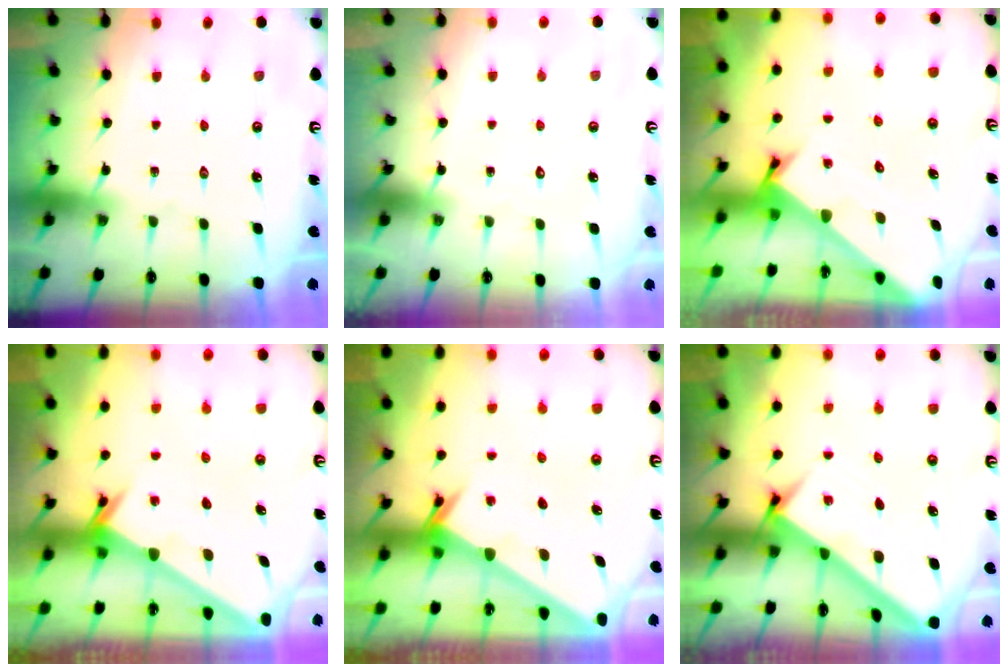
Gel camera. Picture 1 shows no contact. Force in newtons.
{"total": 1.6, "press": 1.6, "slide": 0.1}
{"total": 2.6, "press": 2.6, "slide": 0.2}
{"total": 2.4, "press": 2.4, "slide": 0.2}
{"total": 2.4, "press": 2.4, "slide": 0.2}
{"total": 2.9, "press": 2.9, "slide": 0.4}